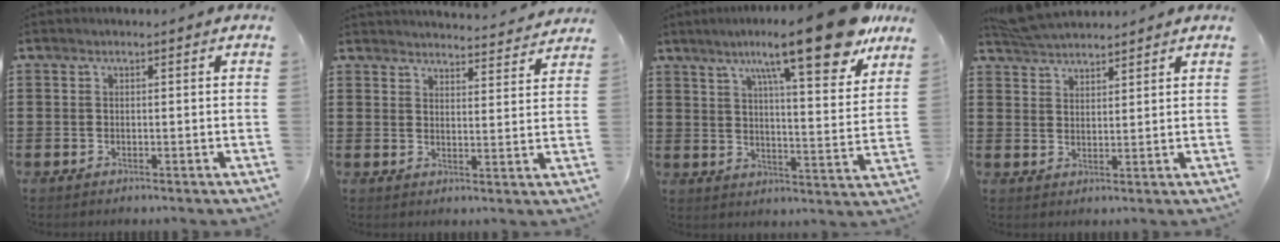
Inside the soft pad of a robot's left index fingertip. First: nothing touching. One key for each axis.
{"total": 3.9, "fx": 3.9, "fy": -0.1, "fz": -0.1, "tx": -0.006, "ty": -0.028, "tz": 0.068}
{"total": 15.4, "fx": 10.3, "fy": 1.7, "fz": 11.3, "tx": -0.194, "ty": -0.038, "tz": 0.159}
{"total": 5.1, "fx": 4.9, "fy": 1.2, "fz": 0.7, "tx": -0.031, "ty": -0.010, "tz": 0.094}